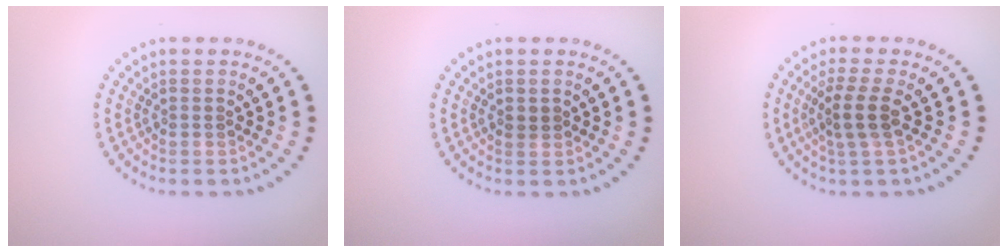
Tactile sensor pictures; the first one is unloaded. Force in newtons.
{"total": 0.7, "press": 0.7, "slide": 0.1}
{"total": 2.6, "press": 2.0, "slide": 1.6}